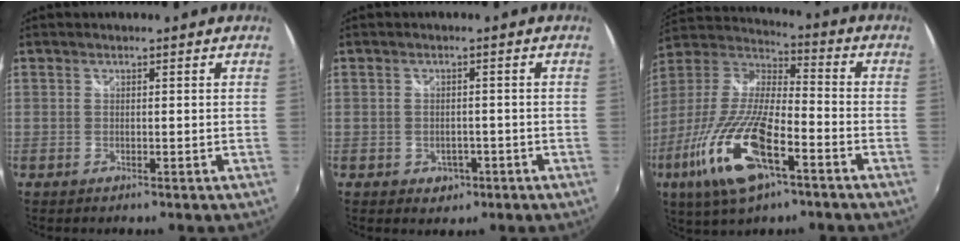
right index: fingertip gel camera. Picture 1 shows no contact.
{"total": 3.5, "force": [-1.5, 2.9, 1.4], "torque": [-0.031, 0.001, -0.012]}
{"total": 20.5, "force": [-9.6, 6.5, 16.9], "torque": [-0.350, -0.042, -0.184]}